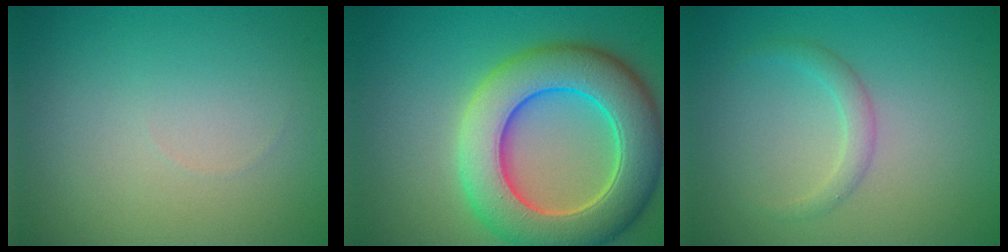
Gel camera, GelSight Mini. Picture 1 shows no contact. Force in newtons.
{"total": 10.3, "press": 10.3, "slide": 0.9}
{"total": 1.5, "press": 1.5, "slide": 0.1}